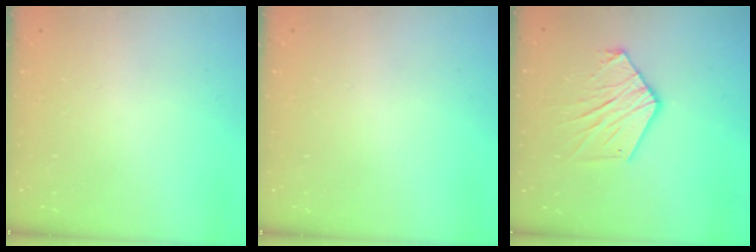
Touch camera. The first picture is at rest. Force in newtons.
{"total": 0.0}
{"total": 11.3, "press": 11.2, "slide": 0.6}